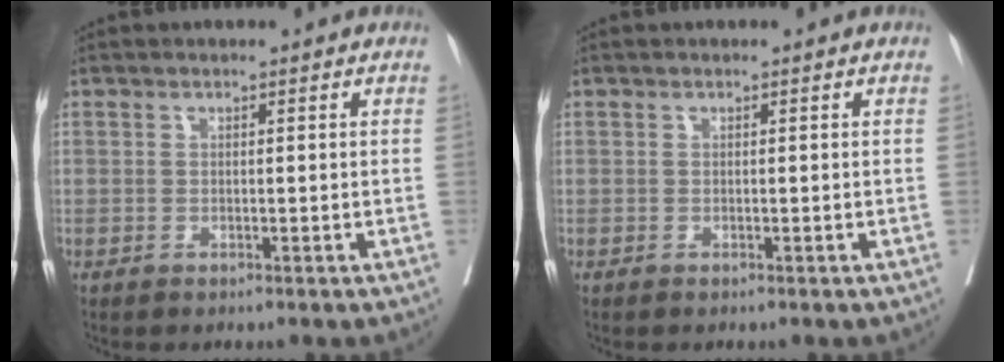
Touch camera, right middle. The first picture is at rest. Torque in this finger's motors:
{"motor_torque": [-0.03, 0.01, 0.00, 0.01]}